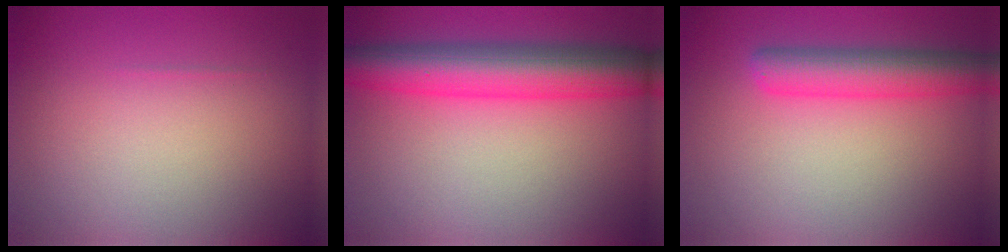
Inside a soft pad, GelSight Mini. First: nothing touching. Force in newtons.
{"total": 7.8, "press": 7.8, "slide": 0.1}
{"total": 5.0, "press": 5.0, "slide": 0.3}